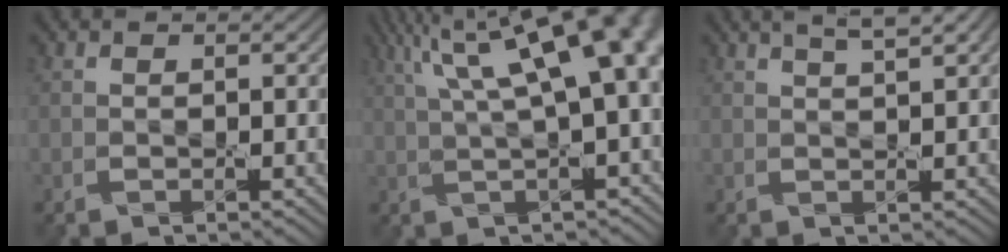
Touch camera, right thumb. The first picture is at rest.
{"total": 15.8, "force": [6.0, 4.8, 13.8], "torque": [-0.195, 0.044, 0.097]}
{"total": 4.4, "force": [2.6, 0.9, 3.4], "torque": [-0.047, 0.012, 0.031]}